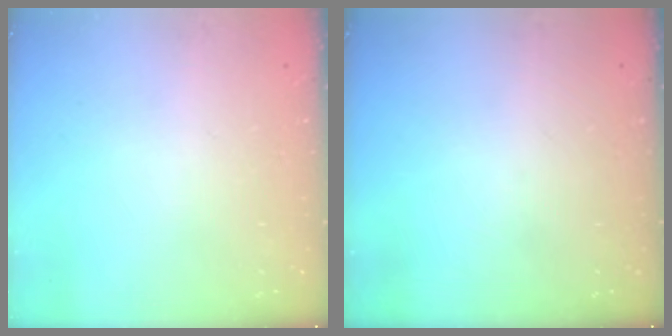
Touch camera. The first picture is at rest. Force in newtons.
{"total": 0.0}